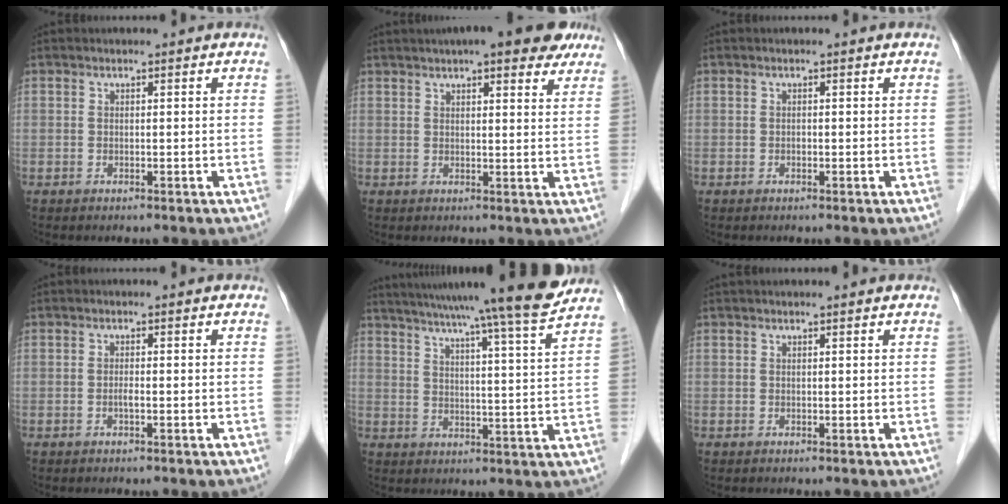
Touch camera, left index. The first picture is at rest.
{"total": 12.6, "force": [9.8, 2.8, 7.5], "torque": [-0.100, 0.022, 0.121]}
{"total": 0.0}
{"total": 0.8, "force": [-0.3, 0.1, 0.8], "torque": [-0.017, 0.000, -0.006]}
{"total": 20.7, "force": [18.1, -2.1, 9.8], "torque": [-0.163, -0.033, 0.243]}
{"total": 1.8, "force": [1.7, 0.1, 0.8], "torque": [-0.011, 0.022, 0.024]}